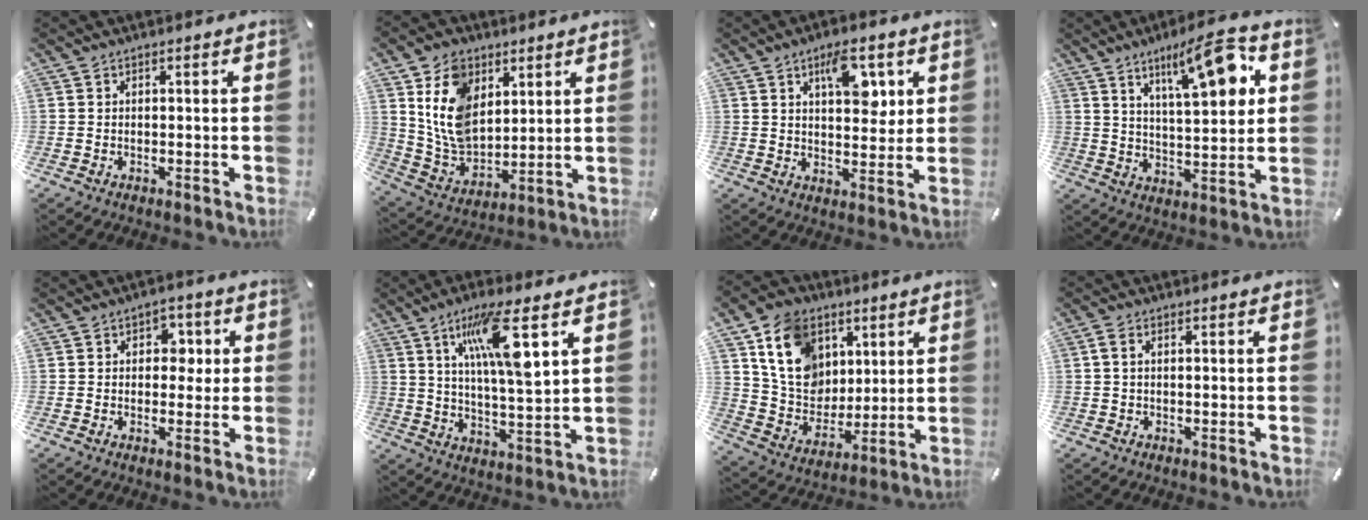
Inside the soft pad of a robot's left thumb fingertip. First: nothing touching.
{"total": 13.4, "force": [5.6, 9.9, 7.1], "torque": [-0.167, -0.019, 0.108]}
{"total": 9.6, "force": [4.5, 4.8, 7.1], "torque": [-0.094, -0.014, 0.069]}
{"total": 15.6, "force": [7.7, 4.7, 12.7], "torque": [-0.180, -0.035, 0.116]}
{"total": 4.9, "force": [0.5, 3.8, 3.0], "torque": [-0.023, -0.002, -0.002]}
{"total": 13.3, "force": [6.4, 2.5, 11.3], "torque": [-0.200, -0.011, 0.101]}
{"total": 15.4, "force": [5.8, 12.9, 6.2], "torque": [-0.117, -0.010, 0.122]}
{"total": 1.6, "force": [0.1, 0.8, 1.4], "torque": [-0.036, 0.003, -0.002]}